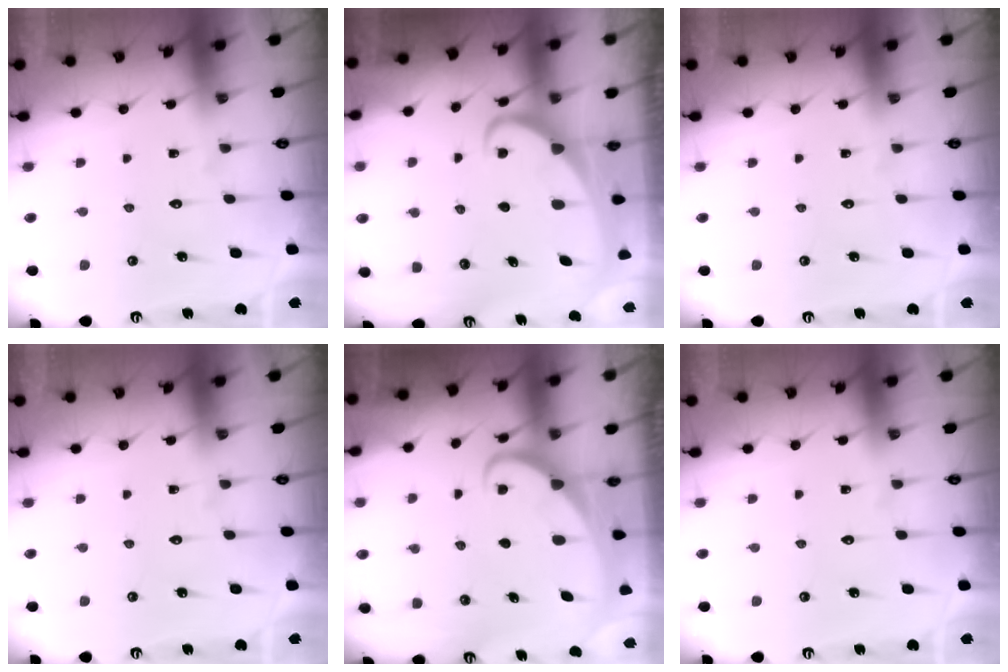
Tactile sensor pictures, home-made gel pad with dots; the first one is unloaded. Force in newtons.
{"total": 2.2, "press": 2.2, "slide": 0.3}
{"total": 0.0}
{"total": 0.0}
{"total": 1.9, "press": 1.9, "slide": 0.2}
{"total": 0.0}